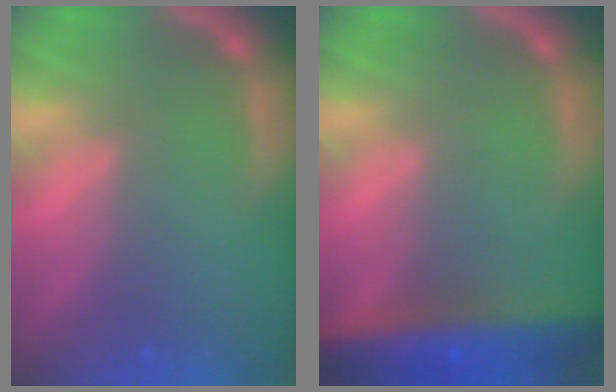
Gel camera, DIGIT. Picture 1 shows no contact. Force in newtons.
{"total": 10.0}